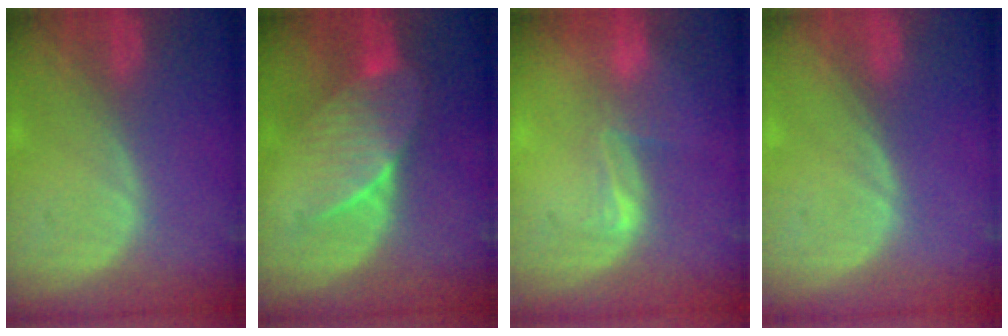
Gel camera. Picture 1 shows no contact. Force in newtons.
{"total": 7.1, "press": 6.5, "slide": 2.8}
{"total": 2.7, "press": 2.3, "slide": 1.5}
{"total": 0.0}